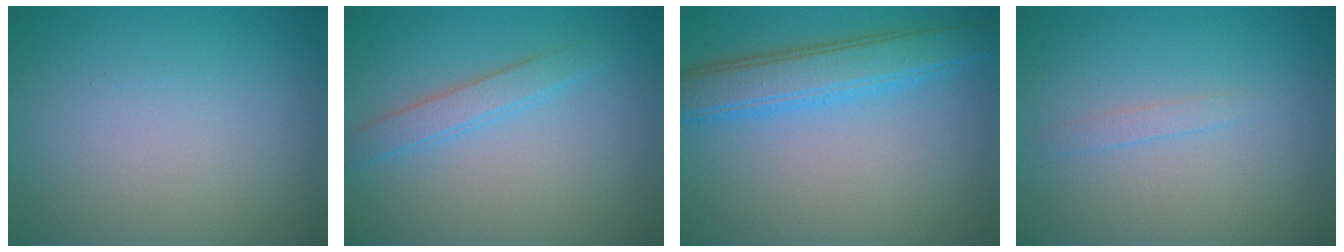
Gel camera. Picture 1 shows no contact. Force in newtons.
{"total": 2.1, "press": 2.1, "slide": 0.1}
{"total": 4.8, "press": 4.8, "slide": 0.2}
{"total": 0.8, "press": 0.8, "slide": 0.1}